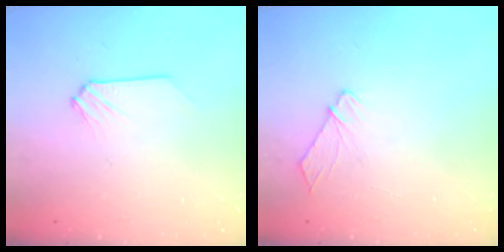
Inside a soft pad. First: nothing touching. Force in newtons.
{"total": 7.0, "press": 6.9, "slide": 0.8}